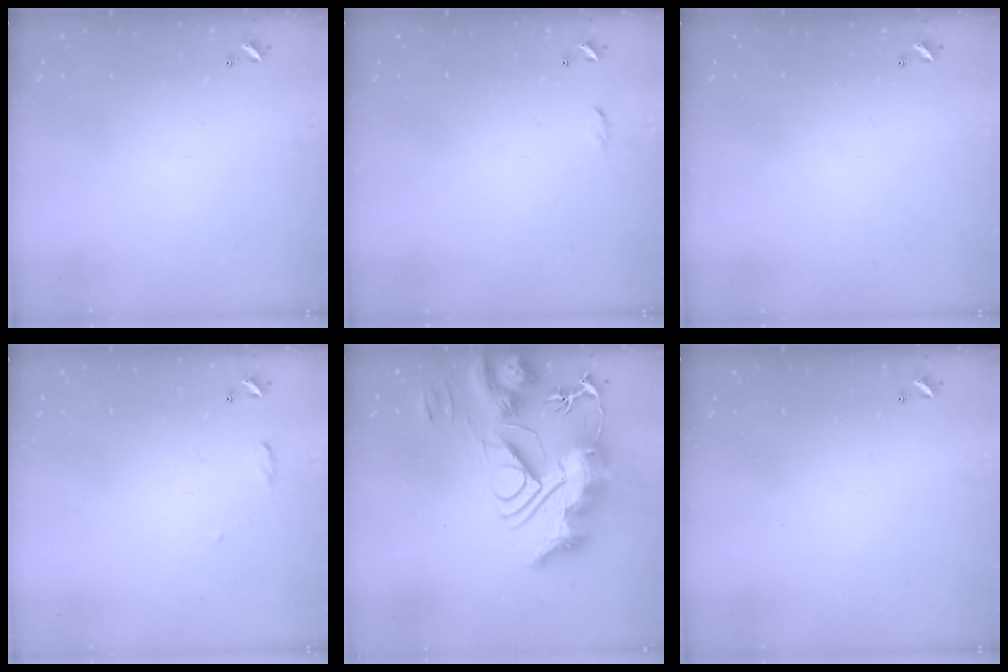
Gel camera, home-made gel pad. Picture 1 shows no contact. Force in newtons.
{"total": 4.7, "press": 4.7, "slide": 0.6}
{"total": 0.0}
{"total": 5.9, "press": 5.8, "slide": 0.7}
{"total": 0.5, "press": 0.5, "slide": 0.0}
{"total": 0.0}